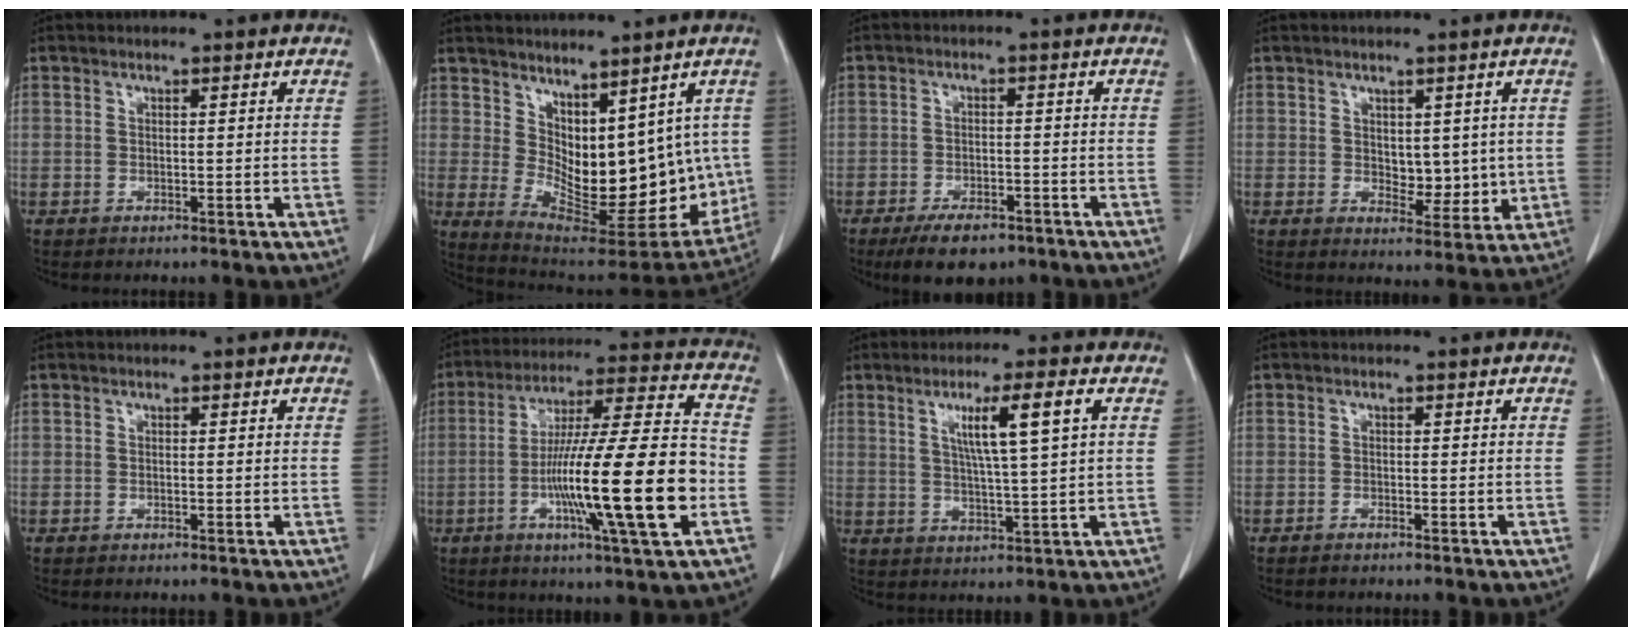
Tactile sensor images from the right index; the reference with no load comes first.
{"total": 17.5, "force": [2.7, 8.8, 14.9], "torque": [-0.219, -0.018, 0.069]}
{"total": 6.8, "force": [-4.9, 3.0, 3.6], "torque": [-0.057, -0.001, -0.077]}
{"total": 5.1, "force": [0.7, 3.1, 4.0], "torque": [-0.047, -0.007, 0.022]}
{"total": 0.0}
{"total": 21.1, "force": [-5.2, 0.5, 20.4], "torque": [-0.338, -0.008, -0.089]}
{"total": 7.8, "force": [2.7, -0.3, 7.4], "torque": [-0.127, -0.001, 0.047]}
{"total": 0.6, "force": [-0.6, 0.2, 0.2], "torque": [-0.008, -0.001, -0.010]}